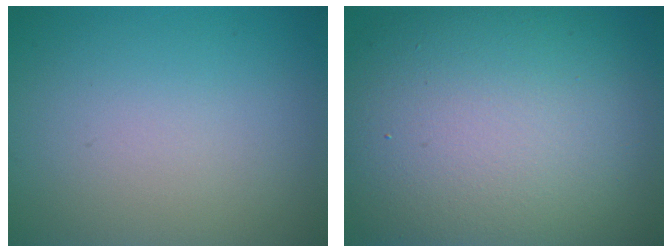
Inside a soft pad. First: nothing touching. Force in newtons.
{"total": 15.4, "press": 15.4, "slide": 0.5}